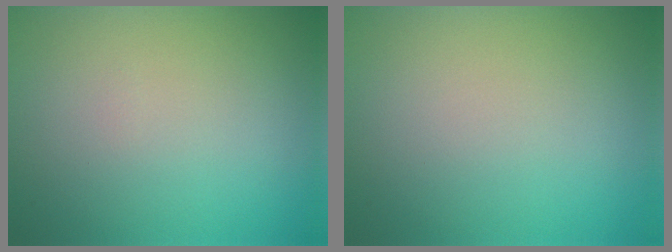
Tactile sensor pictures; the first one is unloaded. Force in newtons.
{"total": 0.0}